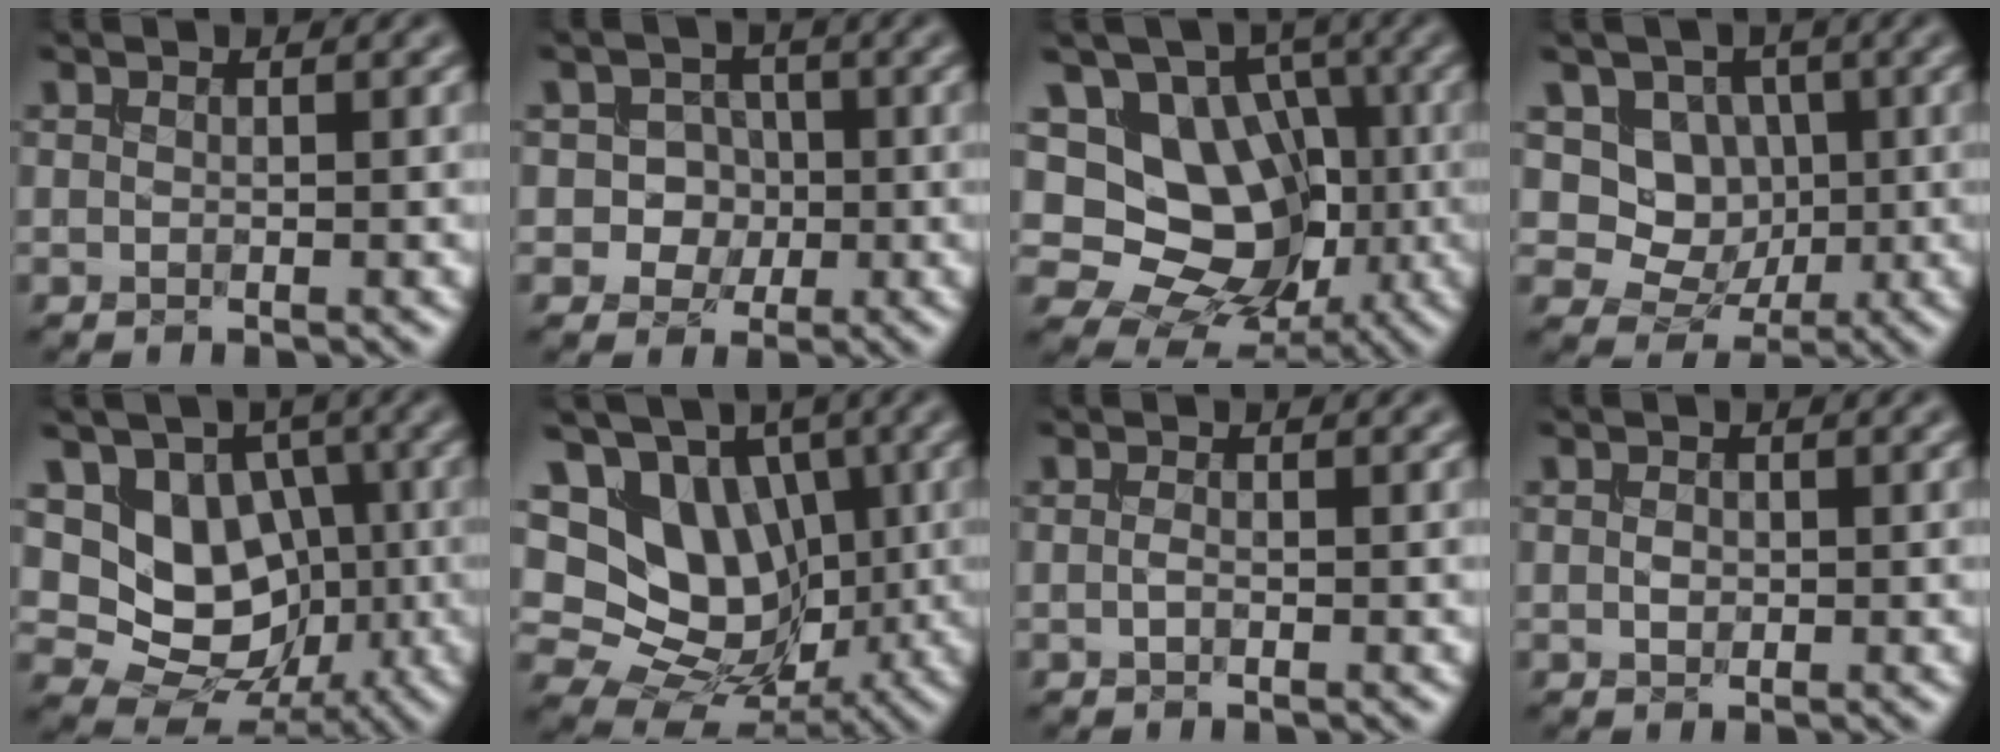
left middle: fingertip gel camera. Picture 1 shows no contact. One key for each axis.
{"total": 3.7, "fx": -0.5, "fy": 3.4, "fz": 1.4, "tx": -0.004, "ty": 0.011, "tz": -0.029}
{"total": 12.6, "fx": 0.8, "fy": 10.5, "fz": 6.8, "tx": -0.106, "ty": 0.024, "tz": -0.009}
{"total": 5.9, "fx": 1.4, "fy": 5.1, "fz": 2.8, "tx": -0.041, "ty": -0.004, "tz": 0.015}
{"total": 8.6, "fx": 0.1, "fy": 7.1, "fz": 4.8, "tx": -0.063, "ty": -0.011, "tz": -0.011}
{"total": 12.0, "fx": 2.7, "fy": 9.7, "fz": 6.6, "tx": -0.128, "ty": 0.033, "tz": 0.023}
{"total": 0.7, "fx": -0.4, "fy": 0.3, "fz": 0.6, "tx": -0.017, "ty": 0.000, "tz": -0.008}
{"total": 0.9, "fx": -0.2, "fy": 0.7, "fz": 0.6, "tx": -0.014, "ty": -0.001, "tz": -0.004}